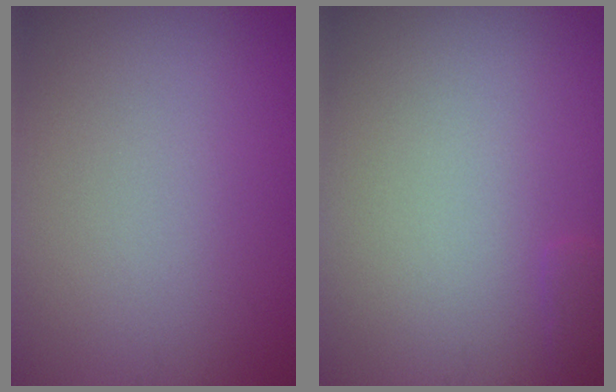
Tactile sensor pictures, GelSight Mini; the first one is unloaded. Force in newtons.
{"total": 0.7, "press": 0.7, "slide": 0.0}